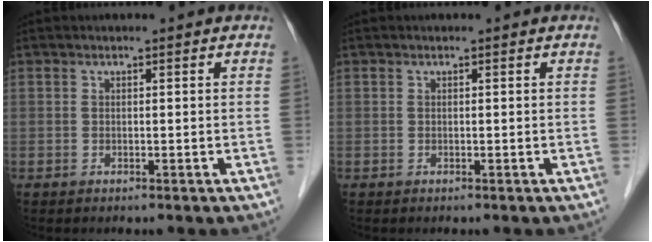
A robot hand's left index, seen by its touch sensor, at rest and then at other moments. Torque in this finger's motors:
{"motor_torque": [-0.01, 0.00, 0.02, 0.00]}